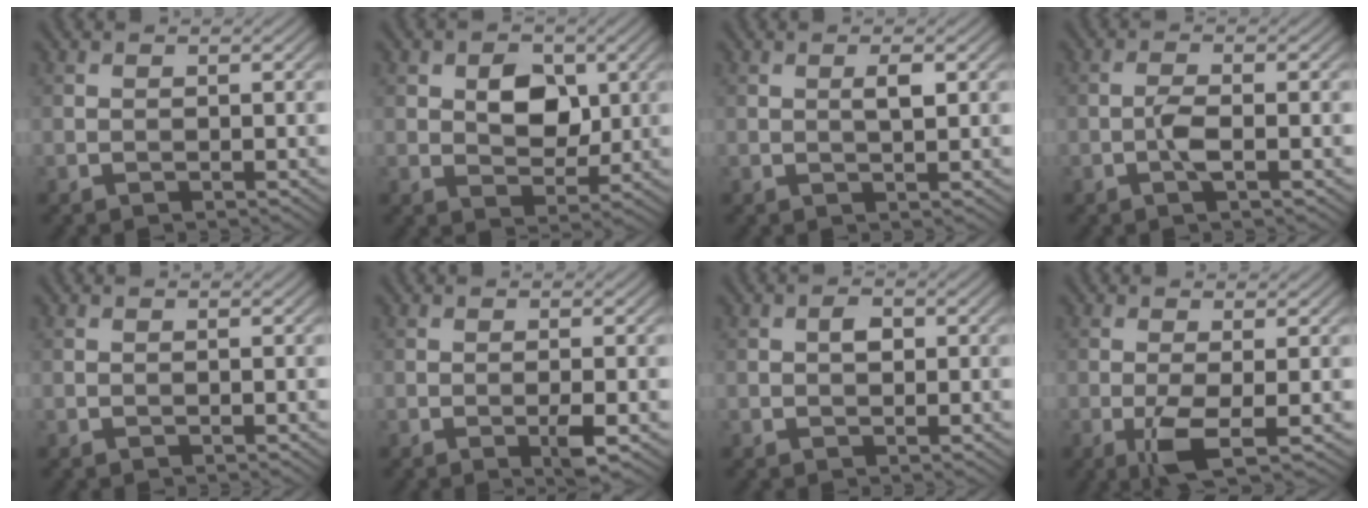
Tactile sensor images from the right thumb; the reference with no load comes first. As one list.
[{"total": 5.9, "force": [1.4, 4.1, 4.1], "torque": [-0.068, -0.002, 0.016]}, {"total": 1.8, "force": [0.5, 0.4, 1.7], "torque": [-0.031, 0.000, 0.008]}, {"total": 2.6, "force": [-0.9, 0.6, 2.4], "torque": [-0.054, 0.005, -0.022]}, {"total": 0.0}, {"total": 2.1, "force": [-0.7, 0.2, 1.9], "torque": [-0.035, -0.001, -0.015]}, {"total": 1.6, "force": [0.3, 1.0, 1.2], "torque": [-0.021, 0.003, 0.001]}, {"total": 4.1, "force": [-1.2, 0.7, 3.8], "torque": [-0.081, 0.000, -0.027]}]